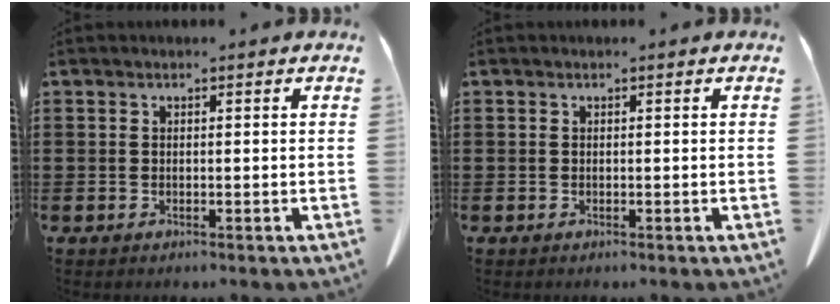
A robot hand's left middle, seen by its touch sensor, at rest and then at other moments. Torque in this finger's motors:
{"motor_torque": [1.02, -1.12, 0.01, 0.01]}